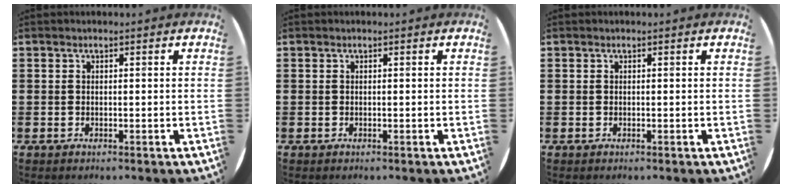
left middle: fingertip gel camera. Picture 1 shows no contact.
{"total": 0.0}
{"total": 0.0}